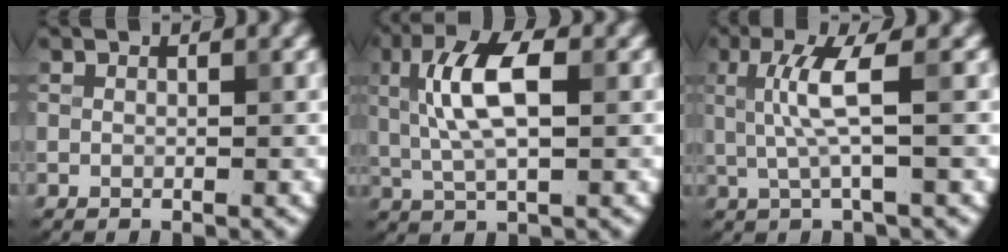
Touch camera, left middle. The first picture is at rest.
{"total": 6.1, "force": [1.0, 2.2, 5.5], "torque": [-0.107, 0.011, 0.016]}
{"total": 3.7, "force": [0.5, 0.5, 3.7], "torque": [-0.081, -0.001, 0.012]}